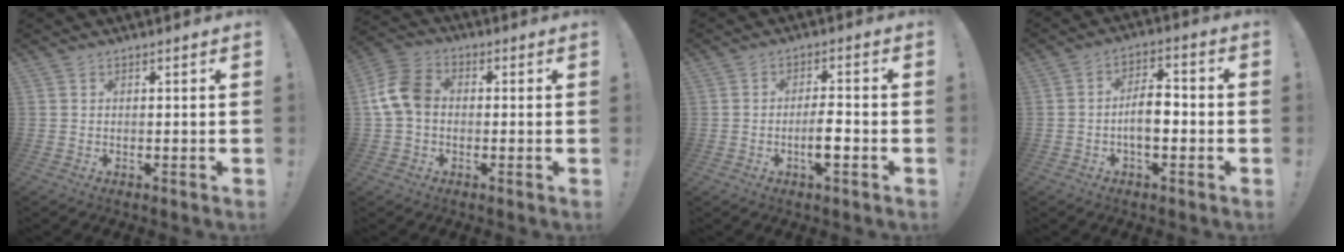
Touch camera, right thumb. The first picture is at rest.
{"total": 10.9, "force": [0.2, 7.8, 7.6], "torque": [-0.156, 0.017, 0.010]}
{"total": 5.5, "force": [-2.3, 2.0, 4.6], "torque": [-0.076, 0.008, -0.040]}
{"total": 8.4, "force": [-2.1, 4.3, 6.9], "torque": [-0.119, 0.014, -0.040]}